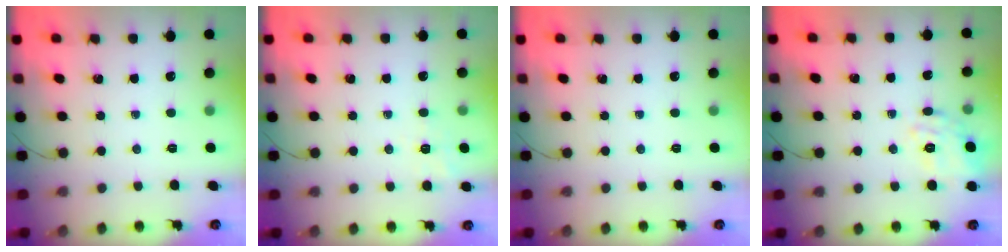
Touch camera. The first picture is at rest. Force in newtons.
{"total": 1.7, "press": 0.9, "slide": 1.5}
{"total": 0.0}
{"total": 8.0, "press": 8.0, "slide": 0.8}